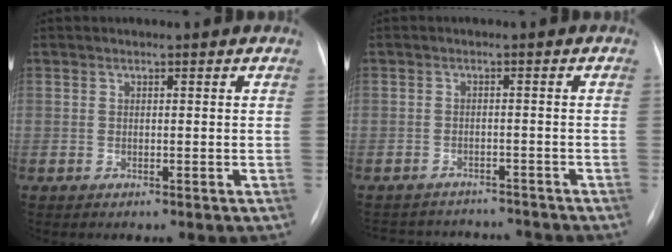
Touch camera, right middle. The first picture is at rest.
{"total": 10.0, "force": [-9.2, 3.5, 1.5], "torque": [-0.027, 0.019, -0.114]}